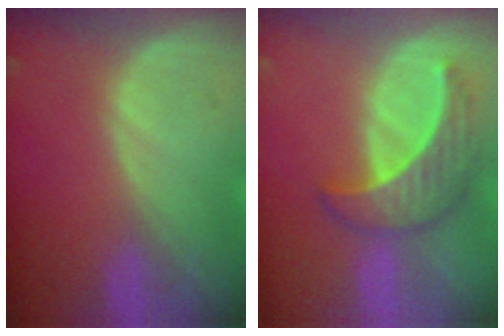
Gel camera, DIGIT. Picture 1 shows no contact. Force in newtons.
{"total": 6.9, "press": 6.2, "slide": 3.0}